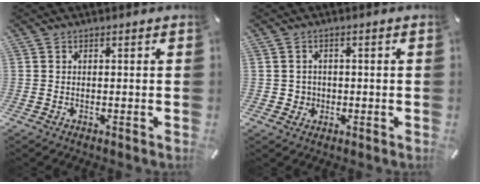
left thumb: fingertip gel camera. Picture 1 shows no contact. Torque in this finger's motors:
{"motor_torque": [-0.35, -0.09, 0.01, 0.12, -0.05]}